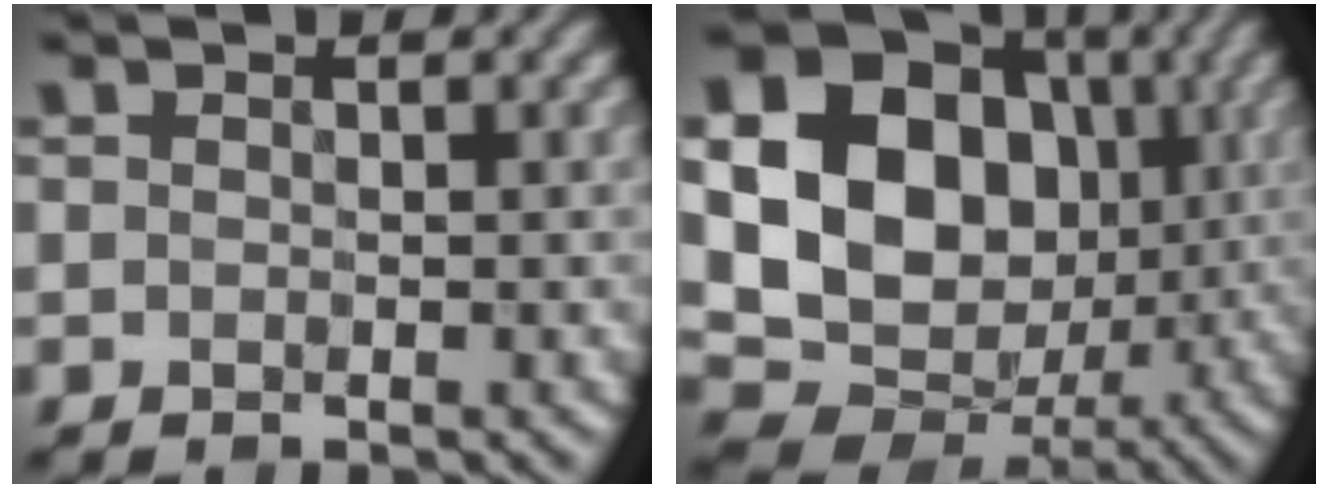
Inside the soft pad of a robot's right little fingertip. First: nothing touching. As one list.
[{"total": 21.1, "force": [3.1, 17.9, 10.7], "torque": [-0.224, 0.024, 0.030]}]